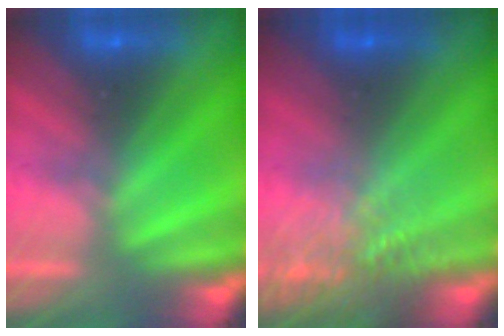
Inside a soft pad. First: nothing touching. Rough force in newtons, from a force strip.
{"total": 7.2}